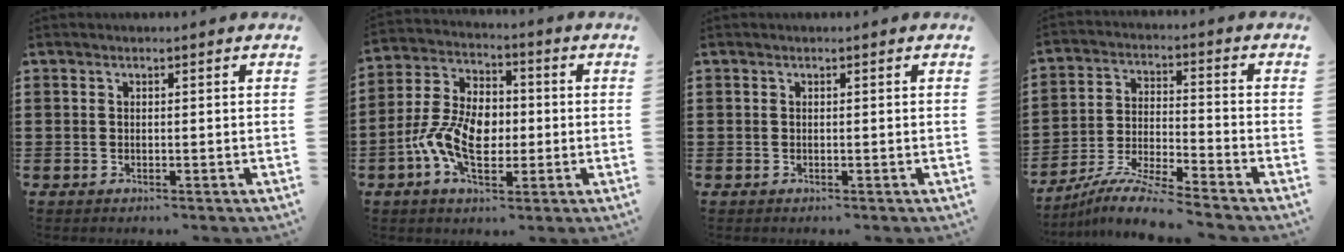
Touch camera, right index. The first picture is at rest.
{"total": 9.4, "force": [-2.1, 6.0, 7.0], "torque": [-0.159, 0.009, -0.043]}
{"total": 0.0}
{"total": 7.2, "force": [-6.7, -0.6, 2.4], "torque": [-0.059, -0.011, -0.137]}